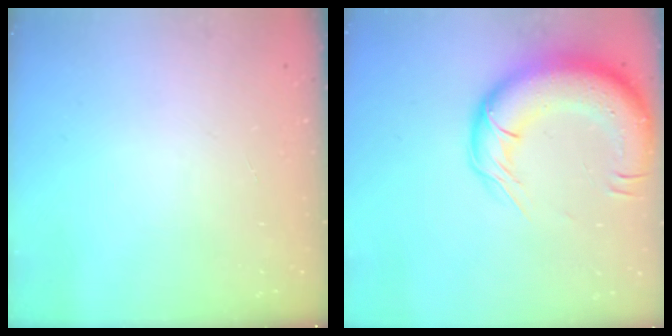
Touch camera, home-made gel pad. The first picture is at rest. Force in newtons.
{"total": 19.7, "press": 19.1, "slide": 4.6}